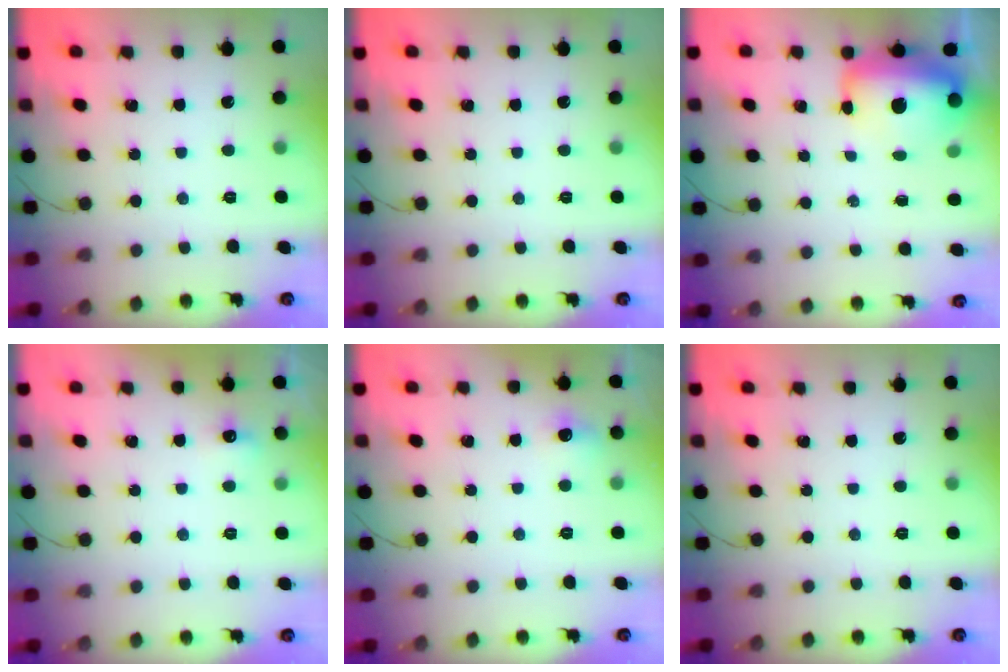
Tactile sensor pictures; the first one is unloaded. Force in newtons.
{"total": 0.0}
{"total": 20.6, "press": 16.4, "slide": 12.5}
{"total": 4.4, "press": 4.1, "slide": 1.4}
{"total": 6.2, "press": 6.0, "slide": 1.6}
{"total": 0.0}